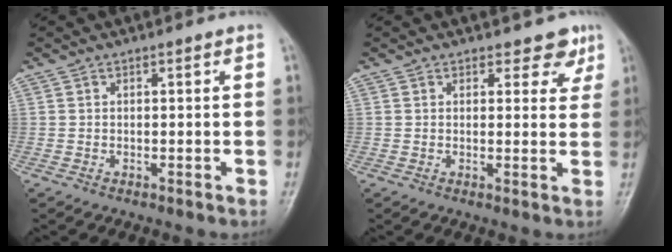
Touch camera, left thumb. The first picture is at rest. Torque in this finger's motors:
{"motor_torque": [-0.08, -0.01, -0.23, -0.23, -0.02]}